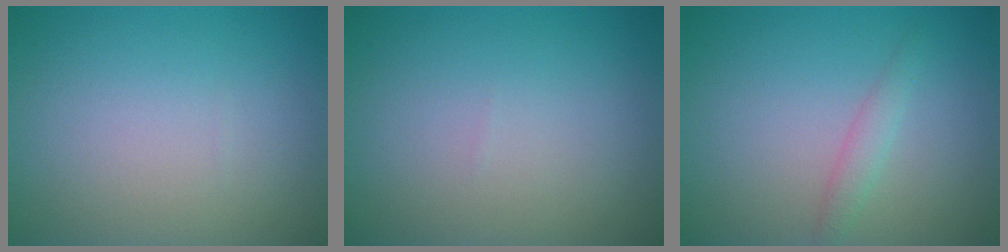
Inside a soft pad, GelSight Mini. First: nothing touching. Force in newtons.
{"total": 0.0}
{"total": 1.4, "press": 1.4, "slide": 0.1}